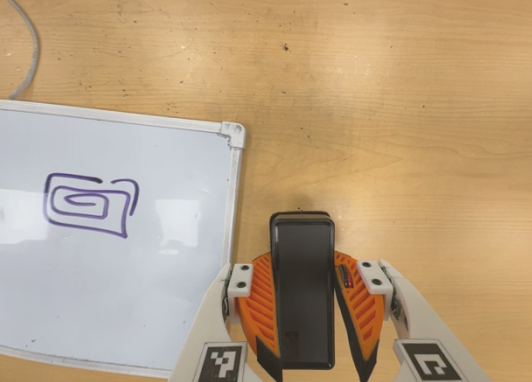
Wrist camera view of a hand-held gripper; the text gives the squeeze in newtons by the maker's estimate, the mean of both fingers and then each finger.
{"total": 8.1, "left": 6.2, "right": 9.9}